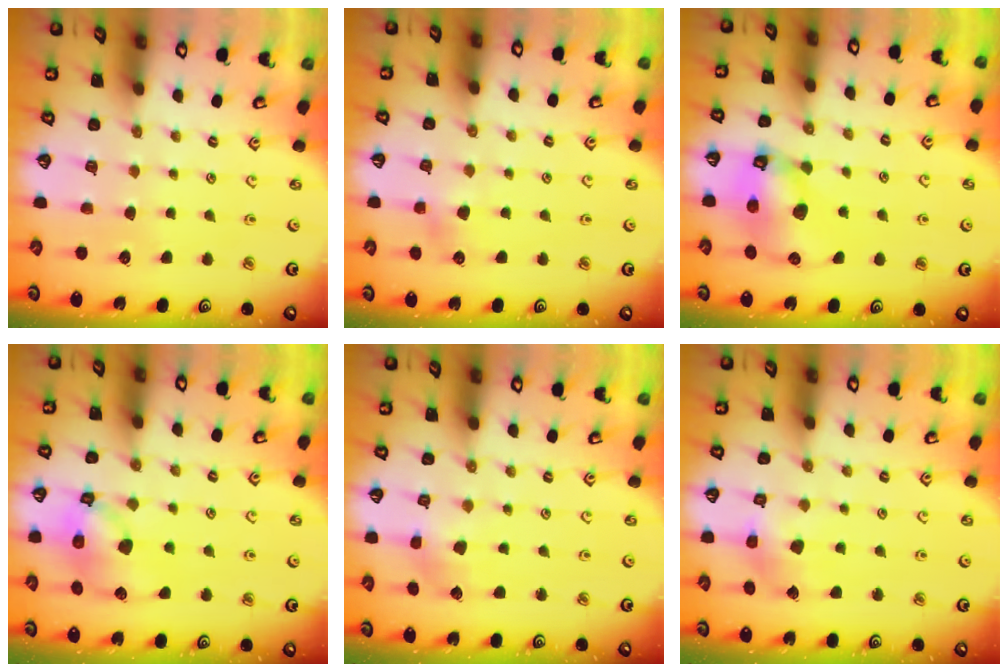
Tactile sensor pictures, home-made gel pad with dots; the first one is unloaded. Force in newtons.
{"total": 3.3, "press": 3.3, "slide": 0.4}
{"total": 11.0, "press": 10.9, "slide": 1.6}
{"total": 13.8, "press": 13.7, "slide": 1.7}
{"total": 3.0, "press": 3.0, "slide": 0.2}
{"total": 6.5, "press": 6.5, "slide": 0.4}